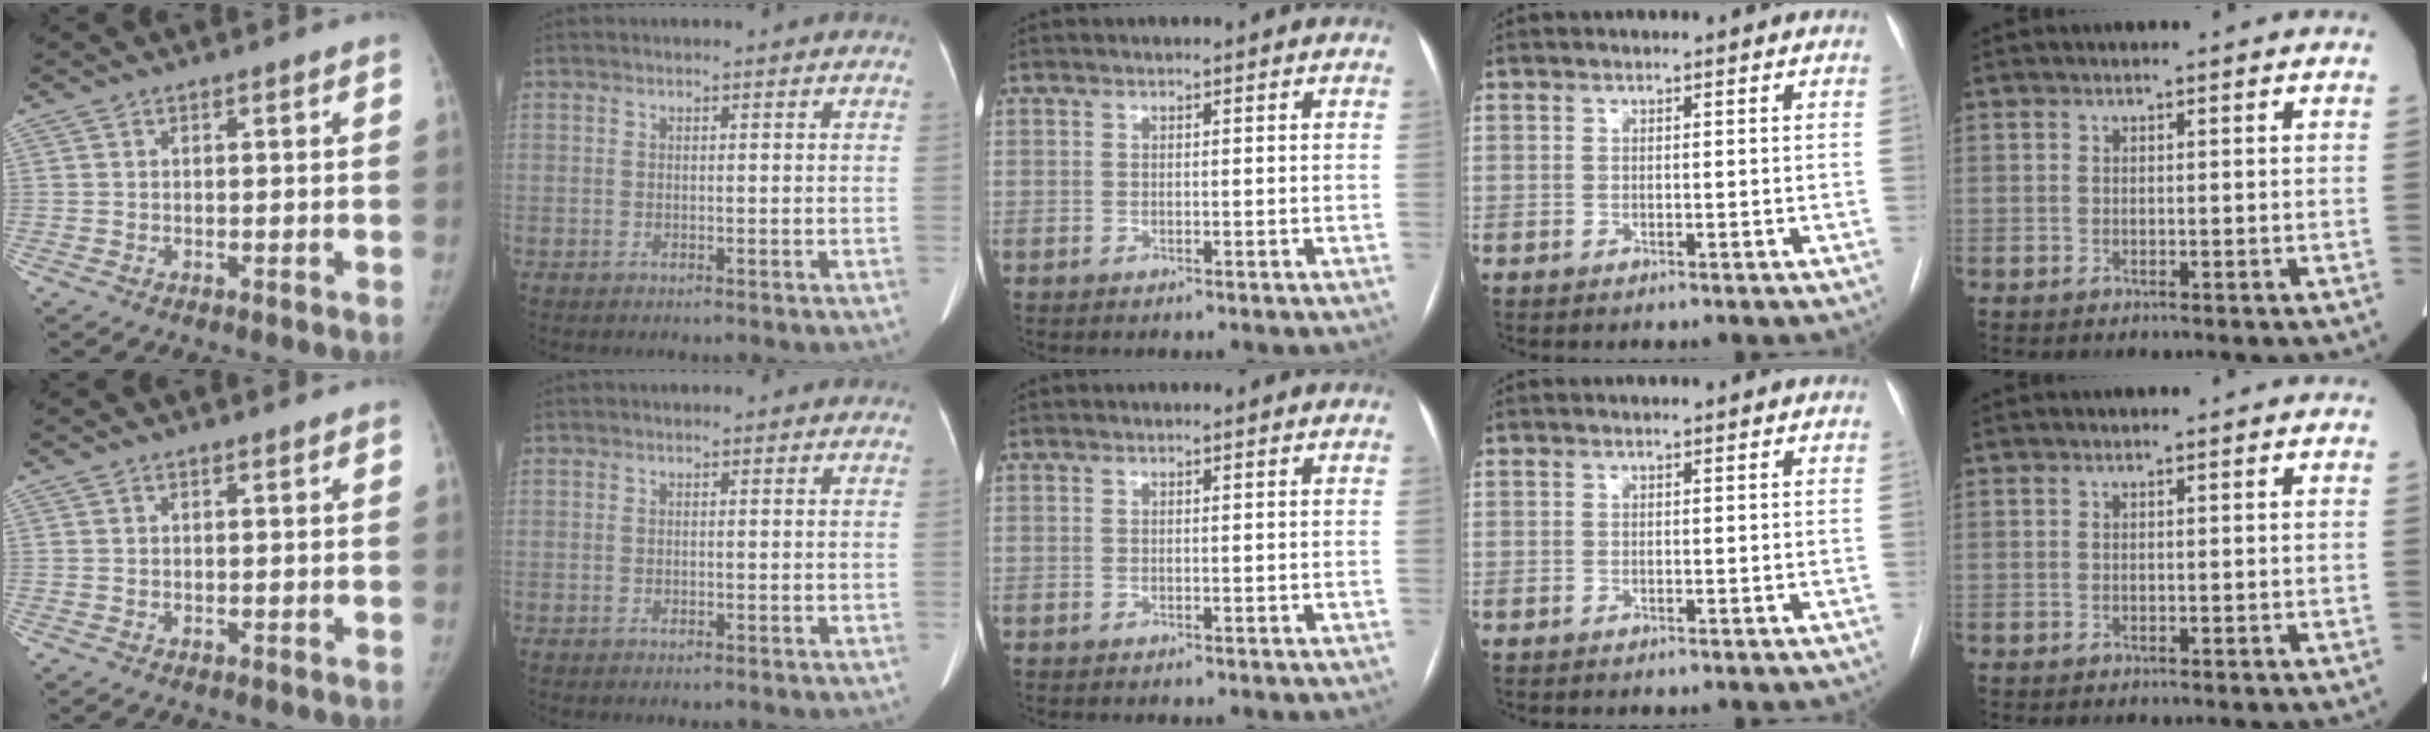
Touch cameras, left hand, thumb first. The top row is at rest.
{}